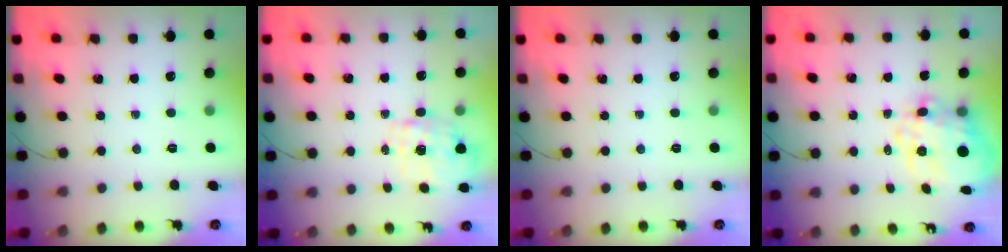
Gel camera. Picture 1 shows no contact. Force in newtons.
{"total": 1.6, "press": 1.5, "slide": 0.5}
{"total": 0.0}
{"total": 13.9, "press": 13.6, "slide": 2.9}